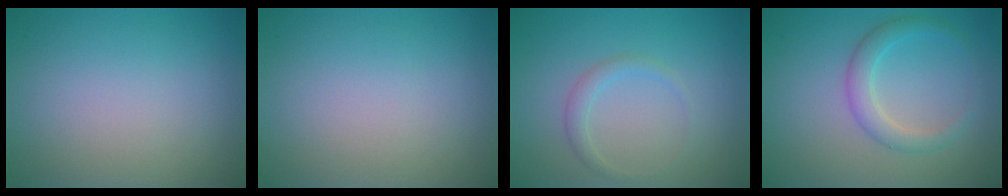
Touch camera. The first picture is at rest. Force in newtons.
{"total": 0.0}
{"total": 1.3, "press": 1.3, "slide": 0.0}
{"total": 2.5, "press": 2.5, "slide": 0.1}